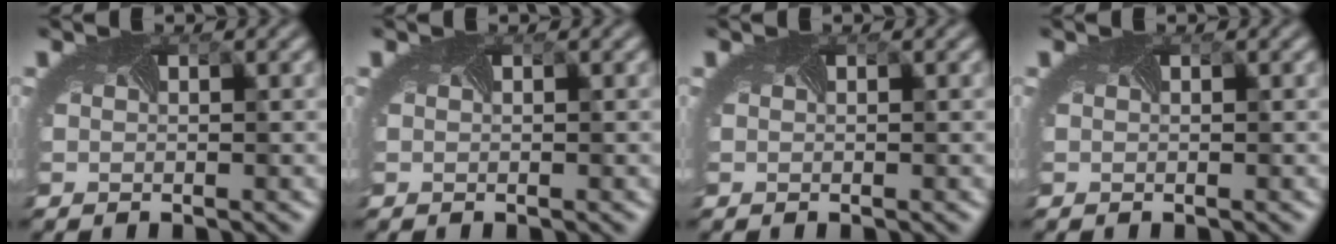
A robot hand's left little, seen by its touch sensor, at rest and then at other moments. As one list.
[{"total": 0.0}, {"total": 0.0}, {"total": 0.0}]